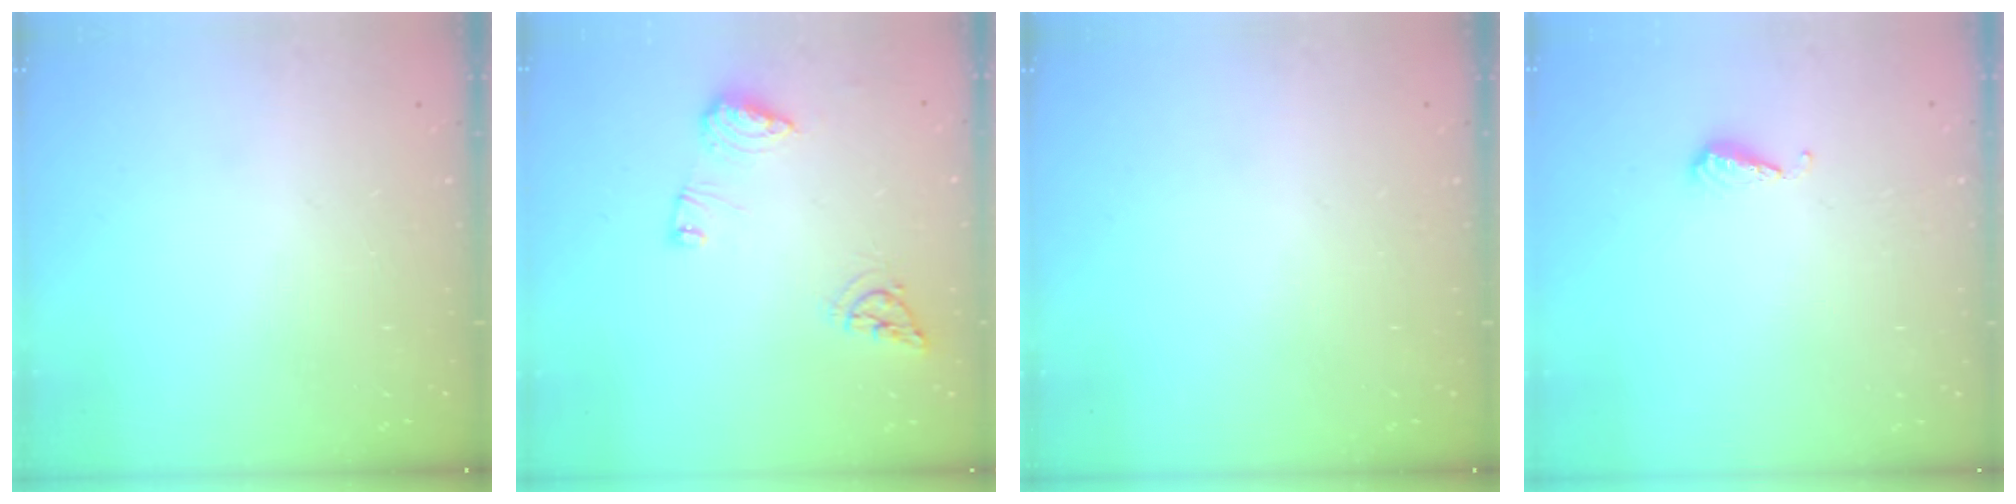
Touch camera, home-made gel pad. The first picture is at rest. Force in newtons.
{"total": 9.7, "press": 9.6, "slide": 1.1}
{"total": 0.0}
{"total": 4.9, "press": 4.9, "slide": 0.5}